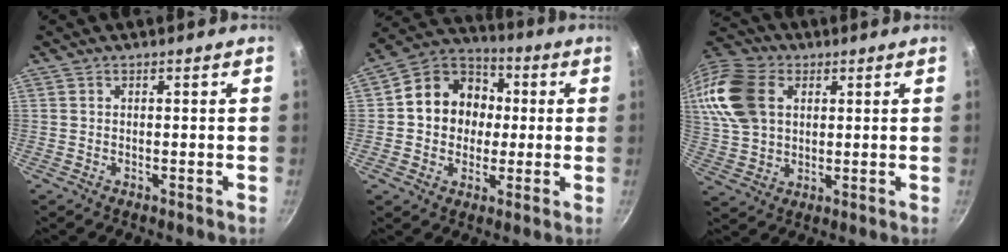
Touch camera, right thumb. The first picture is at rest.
{"total": 14.0, "force": [0.8, 12.0, 7.2], "torque": [-0.075, 0.026, -0.001]}
{"total": 17.5, "force": [4.7, 12.7, 11.2], "torque": [-0.222, 0.010, 0.086]}